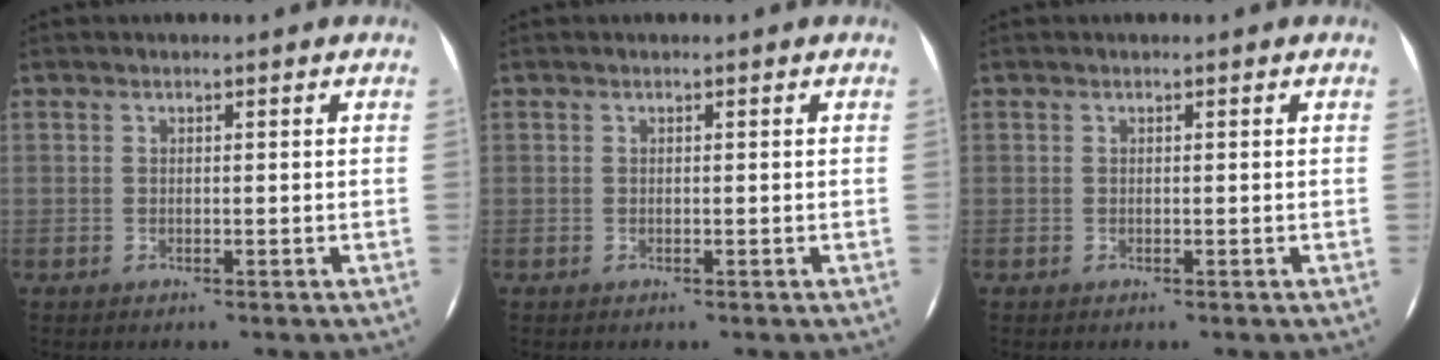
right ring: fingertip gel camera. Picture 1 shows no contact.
{"total": 0.0}
{"total": 0.0}